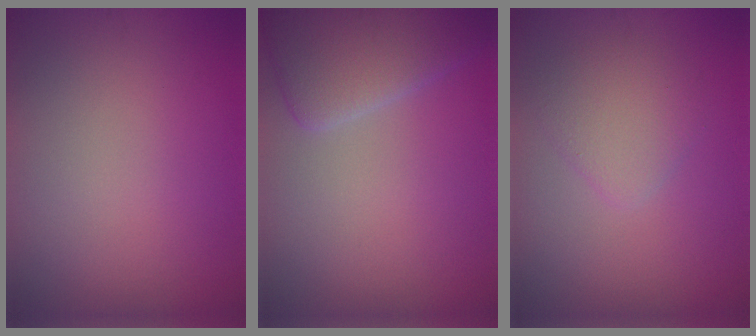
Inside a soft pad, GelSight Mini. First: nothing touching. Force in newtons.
{"total": 4.9, "press": 4.9, "slide": 0.4}
{"total": 2.5, "press": 2.5, "slide": 0.2}